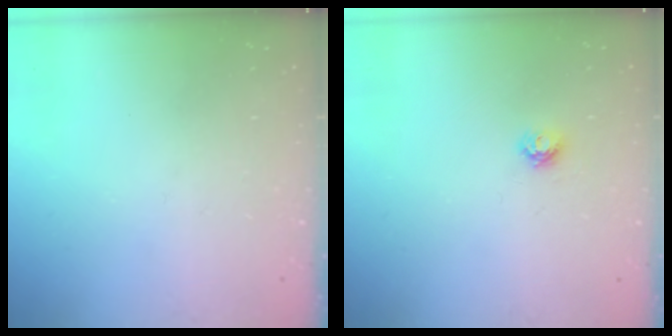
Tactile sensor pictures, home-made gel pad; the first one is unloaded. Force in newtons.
{"total": 4.0, "press": 4.0, "slide": 0.5}